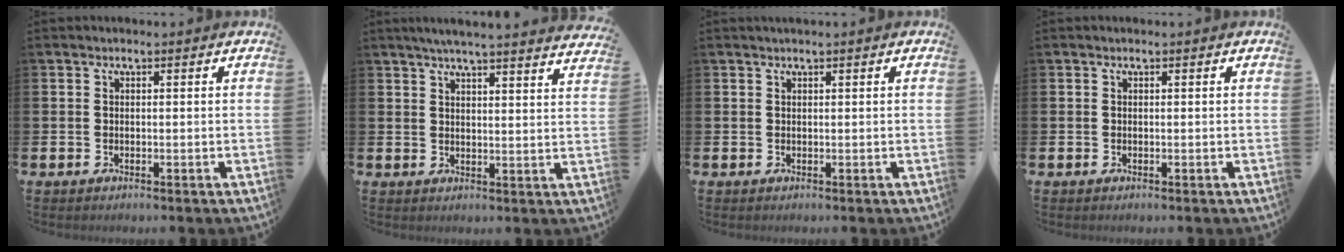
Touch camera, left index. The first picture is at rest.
{"total": 4.9, "force": [4.7, -0.5, 1.3], "torque": [-0.031, -0.023, 0.082]}
{"total": 0.6, "force": [0.5, 0.0, 0.4], "torque": [-0.002, -0.001, 0.009]}
{"total": 0.0}